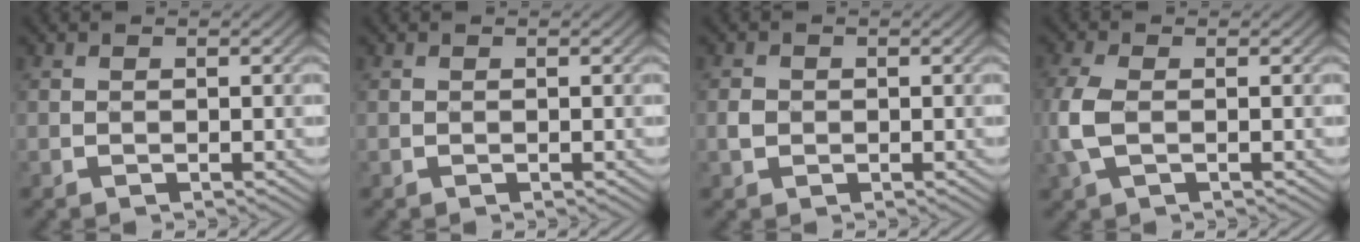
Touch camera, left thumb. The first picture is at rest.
{"total": 0.0}
{"total": 1.6, "force": [-0.5, 1.4, 0.6], "torque": [-0.026, 0.001, -0.012]}
{"total": 5.1, "force": [-0.9, 3.0, 4.0], "torque": [-0.122, 0.004, -0.021]}